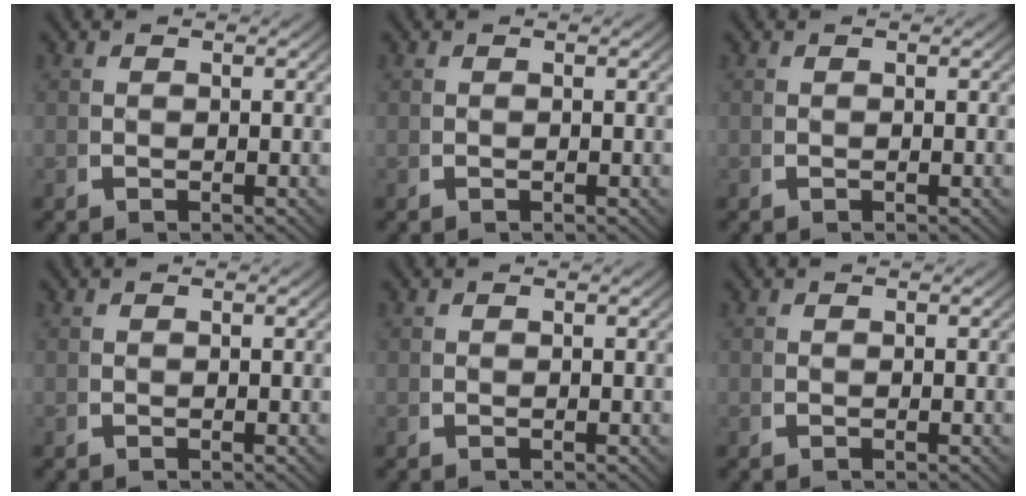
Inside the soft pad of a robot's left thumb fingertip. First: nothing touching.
{"total": 0.0}
{"total": 0.0}
{"total": 0.0}
{"total": 0.0}
{"total": 0.0}